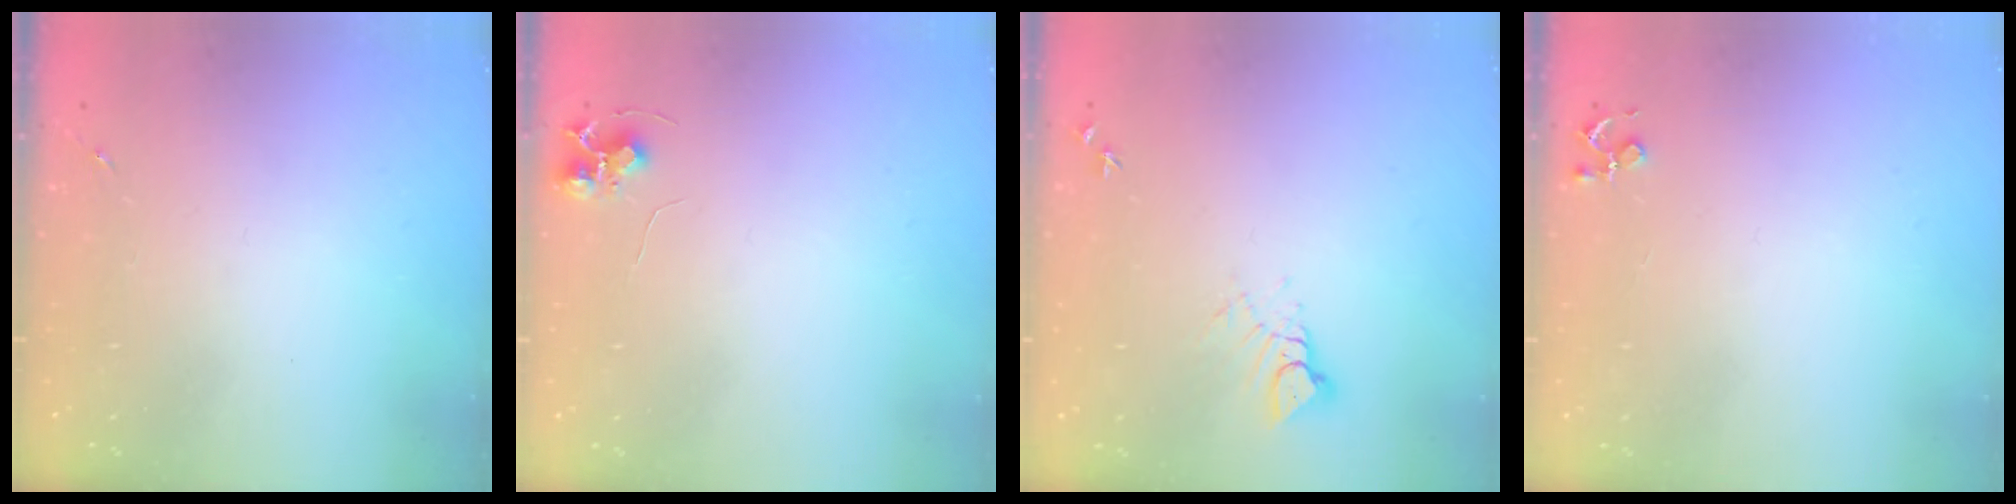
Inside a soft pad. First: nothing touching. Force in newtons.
{"total": 6.9, "press": 6.9, "slide": 0.7}
{"total": 4.4, "press": 4.4, "slide": 0.1}
{"total": 3.9, "press": 3.9, "slide": 0.5}